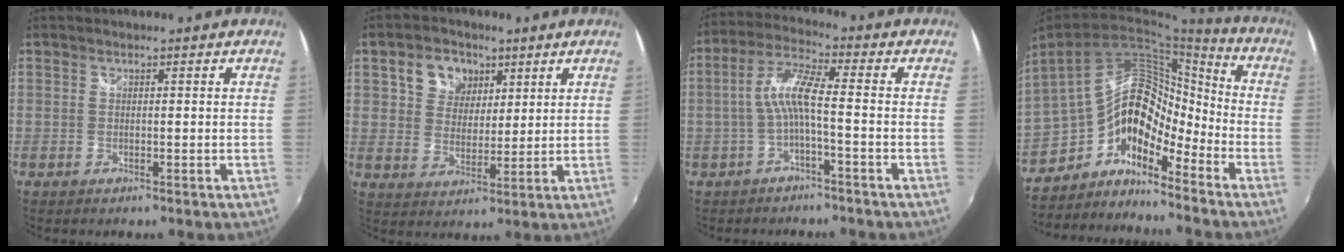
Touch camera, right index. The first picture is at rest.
{"total": 7.9, "force": [3.7, 6.1, 3.3], "torque": [-0.064, 0.021, 0.067]}
{"total": 6.5, "force": [-1.7, 0.6, 6.2], "torque": [-0.145, 0.015, -0.031]}
{"total": 14.6, "force": [-8.1, 8.5, 8.7], "torque": [-0.156, 0.018, -0.163]}